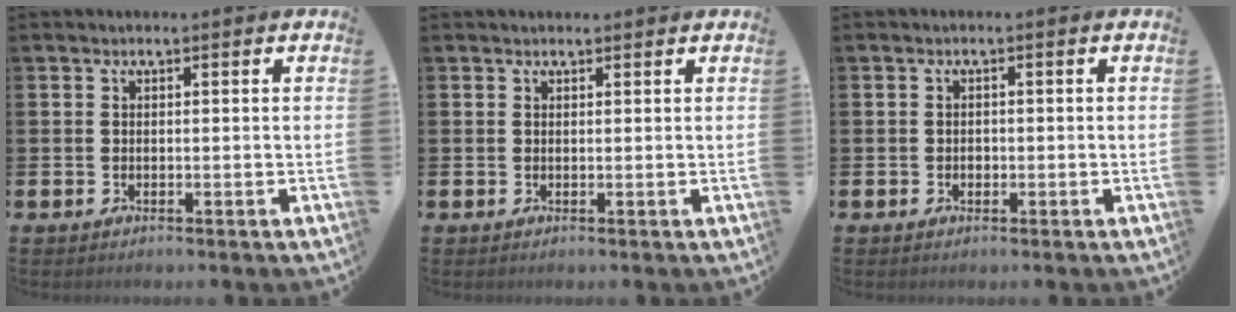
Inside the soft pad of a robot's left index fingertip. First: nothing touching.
{"total": 0.6, "force": [0.6, 0.2, 0.1], "torque": [0.011, -0.004, 0.008]}
{"total": 0.8, "force": [-0.2, 0.7, 0.4], "torque": [-0.005, 0.004, -0.006]}